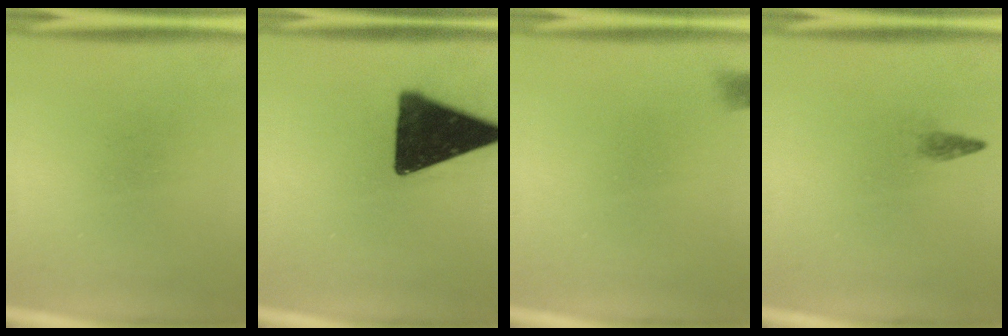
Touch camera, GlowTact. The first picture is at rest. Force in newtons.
{"total": 17.4}
{"total": 1.1}
{"total": 1.0}